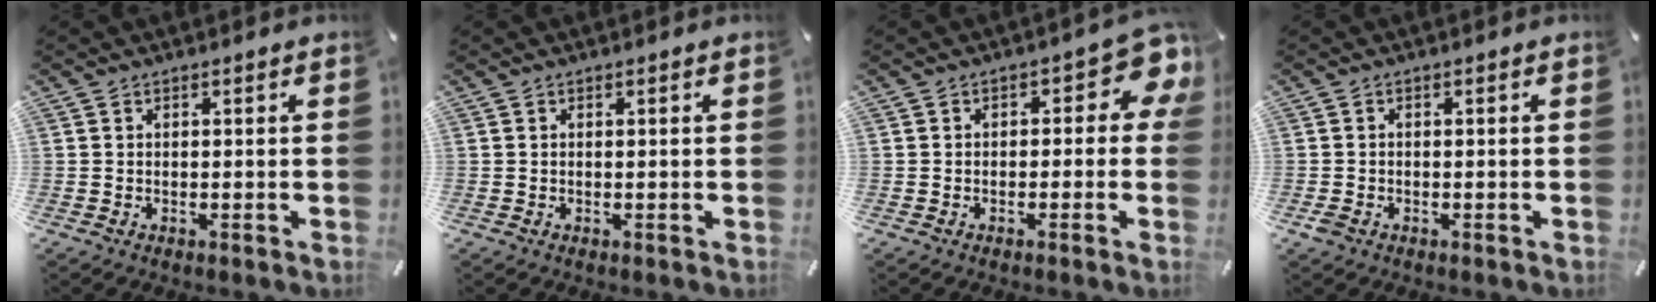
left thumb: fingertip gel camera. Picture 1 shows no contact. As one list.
[{"total": 0.0}, {"total": 7.4, "force": [1.9, 3.8, 6.1], "torque": [-0.076, -0.012, 0.029]}, {"total": 1.5, "force": [-0.7, 1.1, 0.8], "torque": [-0.013, 0.003, -0.014]}]